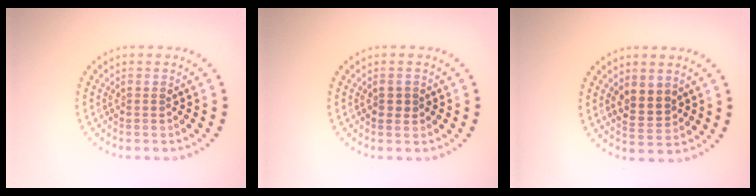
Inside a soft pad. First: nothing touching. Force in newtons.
{"total": 1.2, "press": 1.2, "slide": 0.1}
{"total": 2.9, "press": 2.8, "slide": 0.8}